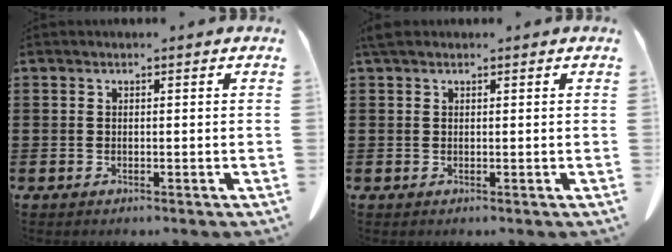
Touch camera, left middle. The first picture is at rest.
{"total": 1.3, "force": [0.9, 0.7, 0.5], "torque": [-0.014, 0.004, 0.017]}